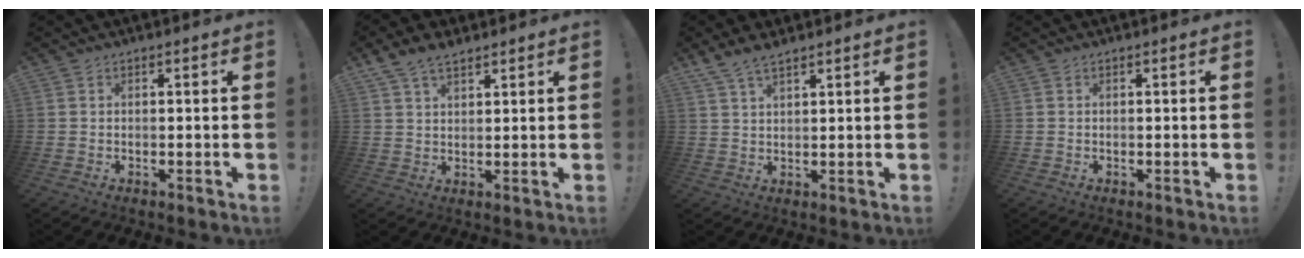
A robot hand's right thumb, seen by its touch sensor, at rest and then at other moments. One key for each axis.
{"total": 5.8, "fx": 4.4, "fy": 2.7, "fz": 2.7, "tx": -0.048, "ty": -0.018, "tz": 0.083}
{"total": 4.8, "fx": 4.0, "fy": 1.2, "fz": 2.3, "tx": -0.044, "ty": -0.019, "tz": 0.076}
{"total": 0.0}